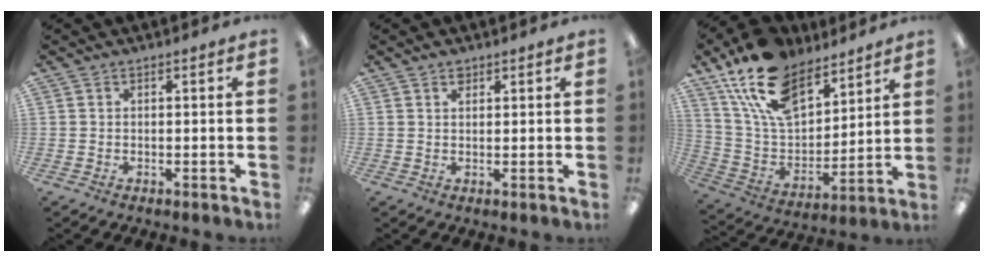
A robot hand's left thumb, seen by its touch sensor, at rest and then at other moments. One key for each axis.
{"total": 1.7, "fx": 1.3, "fy": 0.9, "fz": 0.7, "tx": -0.008, "ty": -0.003, "tz": 0.022}
{"total": 19.4, "fx": 13.7, "fy": 9.9, "fz": 9.6, "tx": -0.198, "ty": -0.063, "tz": 0.253}